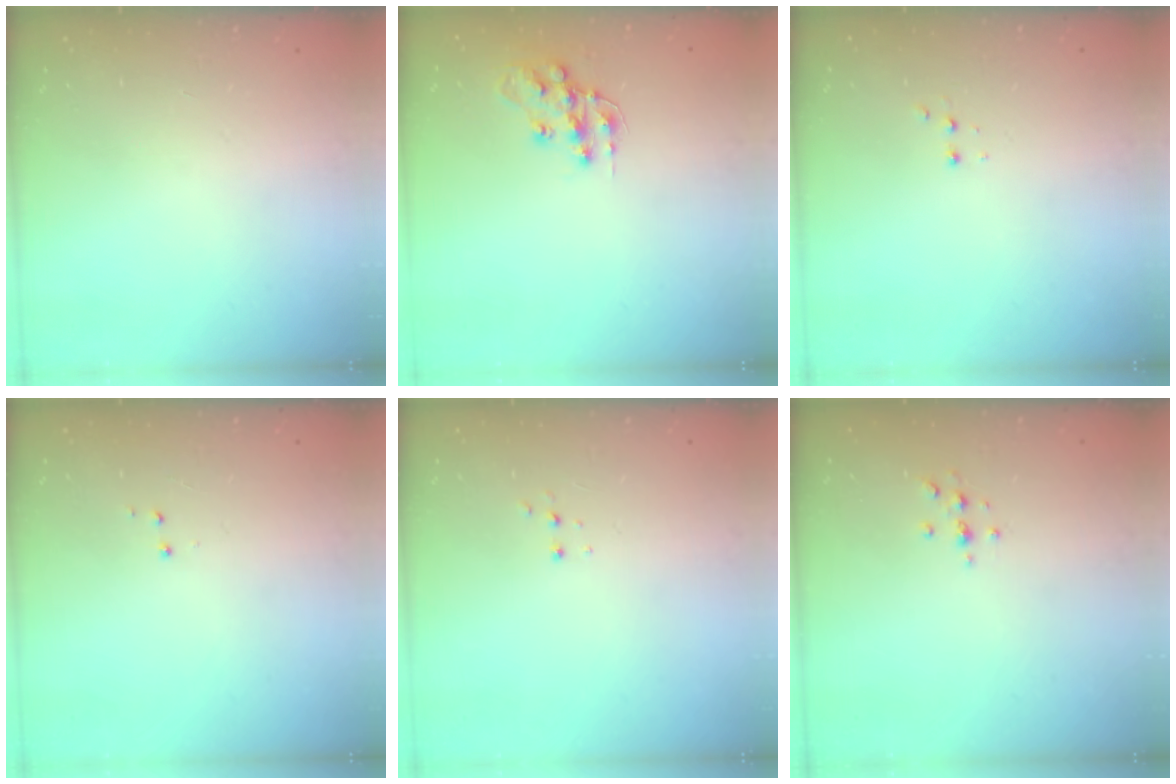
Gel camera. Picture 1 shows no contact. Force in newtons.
{"total": 12.7, "press": 12.6, "slide": 0.9}
{"total": 2.4, "press": 2.2, "slide": 0.9}
{"total": 3.0, "press": 2.9, "slide": 0.6}
{"total": 2.7, "press": 2.7, "slide": 0.5}
{"total": 3.3, "press": 3.2, "slide": 0.4}